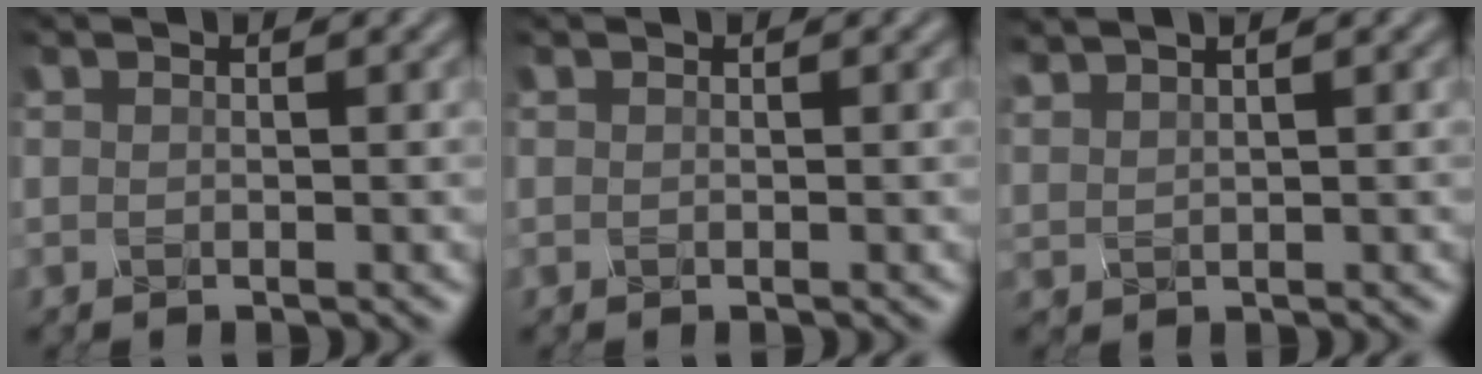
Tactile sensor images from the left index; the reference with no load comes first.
{"total": 0.0}
{"total": 2.6, "force": [2.2, 0.8, 1.1], "torque": [-0.008, 0.017, 0.022]}